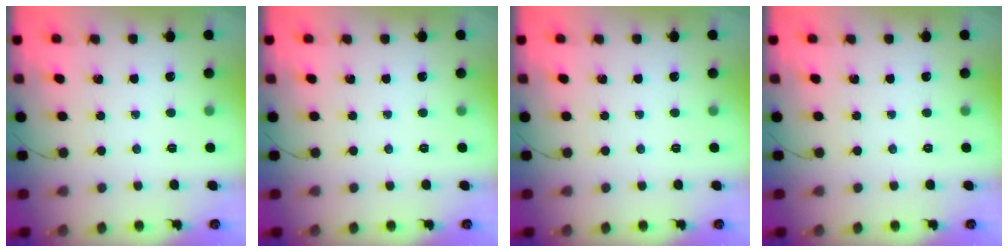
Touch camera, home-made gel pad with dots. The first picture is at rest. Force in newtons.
{"total": 0.0}
{"total": 0.0}
{"total": 0.0}